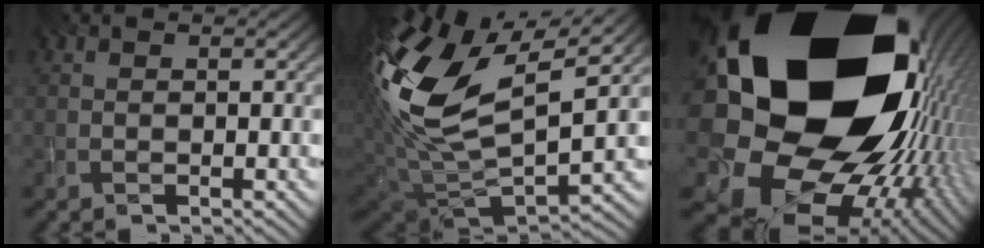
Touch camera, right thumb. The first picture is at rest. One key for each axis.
{"total": 16.6, "fx": 4.7, "fy": 8.5, "fz": 13.4, "tx": -0.309, "ty": 0.000, "tz": 0.088}
{"total": 25.1, "fx": 4.9, "fy": 19.0, "fz": 15.7, "tx": -0.323, "ty": -0.085, "tz": 0.081}